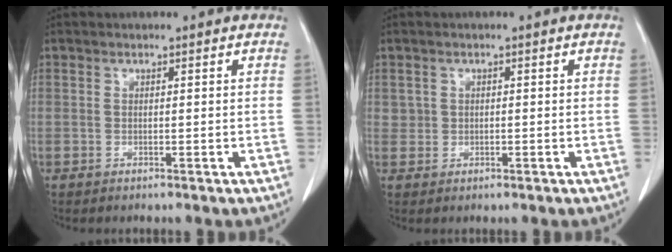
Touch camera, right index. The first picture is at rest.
{"total": 1.3, "force": [0.3, 1.2, 0.2], "torque": [0.004, 0.001, 0.004]}